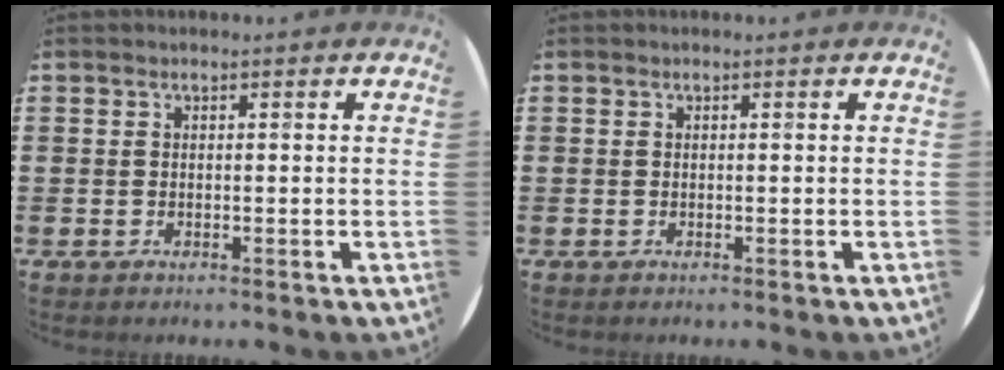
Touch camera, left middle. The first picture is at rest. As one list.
[{"total": 0.0}]